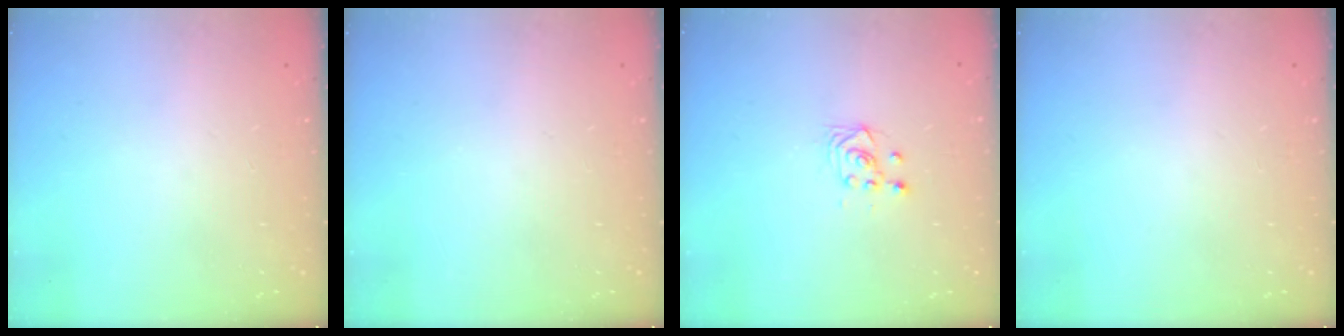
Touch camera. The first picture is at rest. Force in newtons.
{"total": 0.0}
{"total": 3.2, "press": 3.1, "slide": 0.9}
{"total": 0.0}